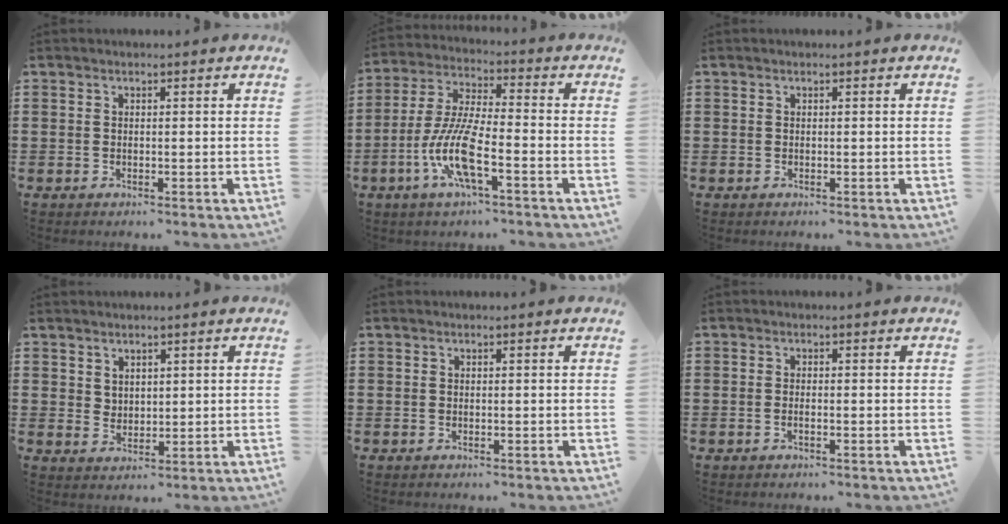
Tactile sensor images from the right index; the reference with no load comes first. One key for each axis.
{"total": 9.7, "fx": -4.1, "fy": 2.0, "fz": 8.5, "tx": -0.203, "ty": -0.018, "tz": -0.084}
{"total": 0.0}
{"total": 2.7, "fx": 2.2, "fy": 1.6, "fz": 0.2, "tx": -0.011, "ty": 0.004, "tz": 0.043}
{"total": 0.0}
{"total": 0.7, "fx": -0.3, "fy": 0.0, "fz": 0.6, "tx": -0.013, "ty": -0.006, "tz": -0.004}